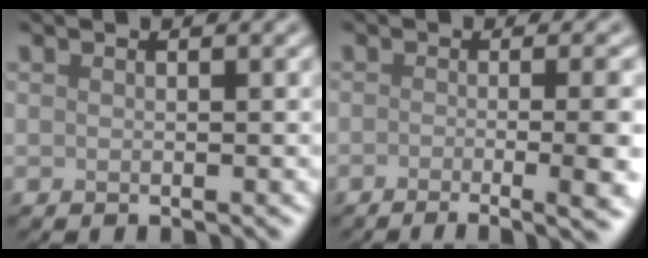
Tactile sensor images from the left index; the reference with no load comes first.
{"total": 10.0, "force": [-2.5, 4.2, 8.7], "torque": [-0.056, 0.002, -0.025]}